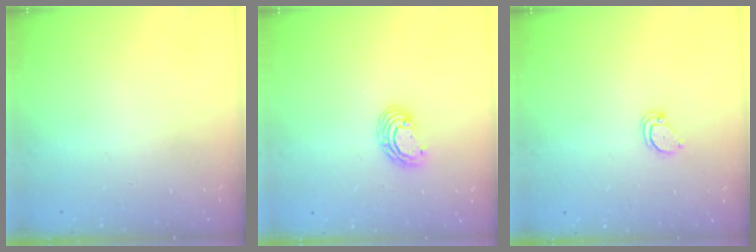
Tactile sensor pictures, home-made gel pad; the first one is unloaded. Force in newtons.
{"total": 6.5, "press": 6.5, "slide": 0.2}
{"total": 2.7, "press": 2.7, "slide": 0.2}